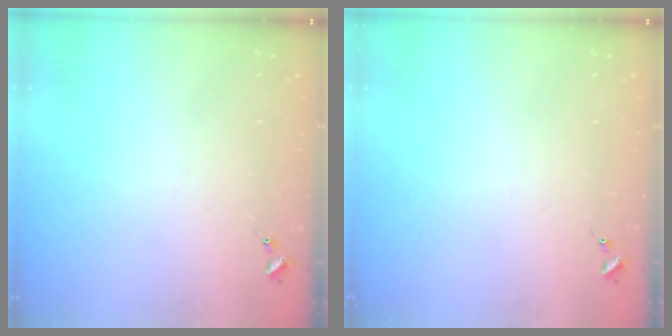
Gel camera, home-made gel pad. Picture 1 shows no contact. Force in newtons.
{"total": 0.0}